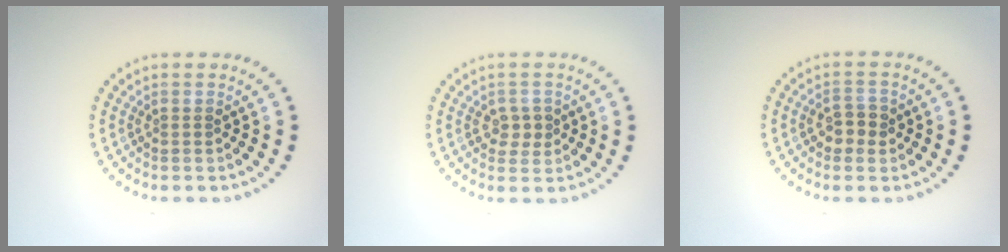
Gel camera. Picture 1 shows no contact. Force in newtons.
{"total": 1.9, "press": 1.8, "slide": 0.3}
{"total": 2.2, "press": 2.2, "slide": 0.3}